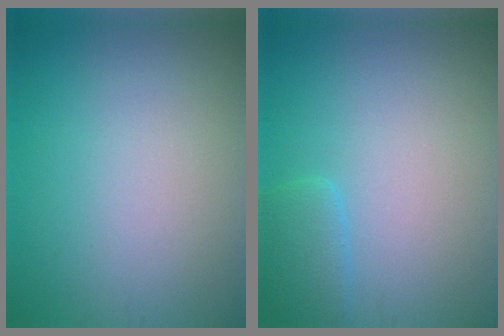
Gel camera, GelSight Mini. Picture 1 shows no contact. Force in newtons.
{"total": 1.9, "press": 1.8, "slide": 0.3}